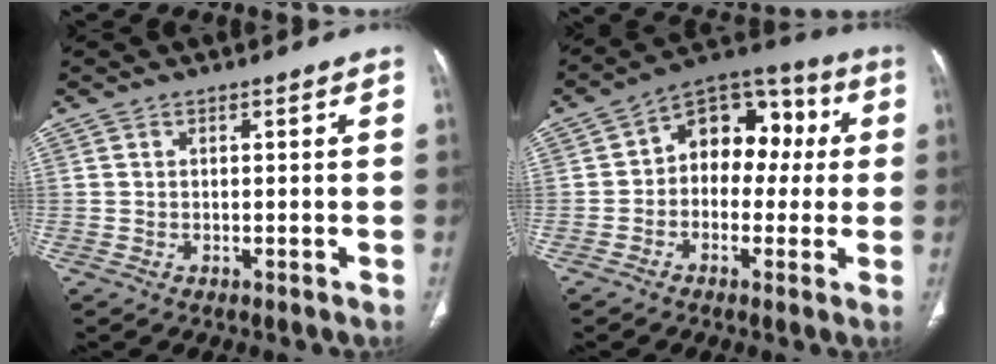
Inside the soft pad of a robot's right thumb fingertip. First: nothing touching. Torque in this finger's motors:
{"motor_torque": [-0.45, 0.80, 0.45, 0.27, 0.16]}